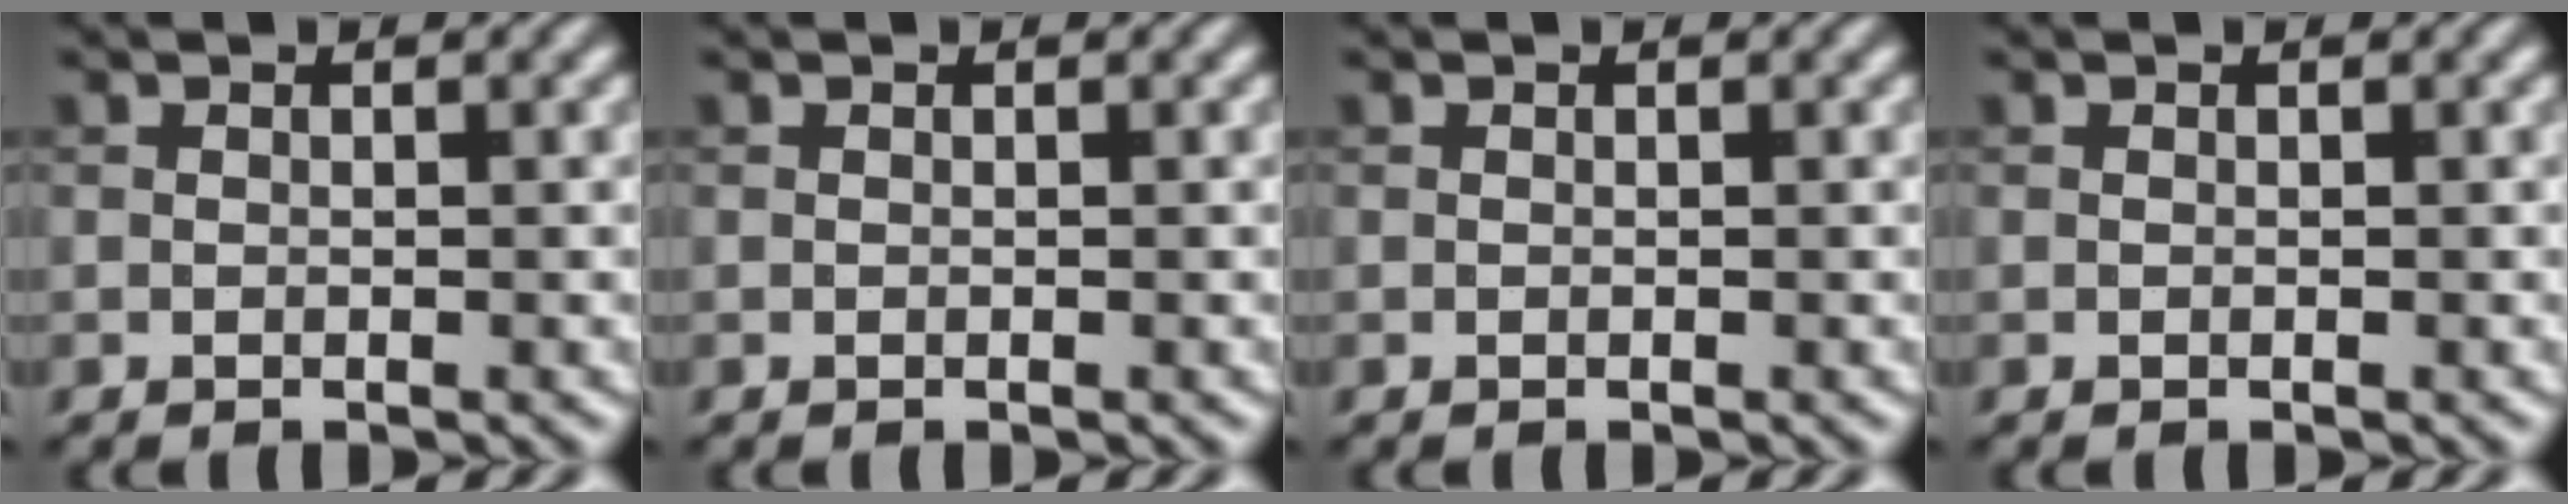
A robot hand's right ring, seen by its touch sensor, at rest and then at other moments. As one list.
[{"total": 0.0}, {"total": 0.0}, {"total": 0.0}]